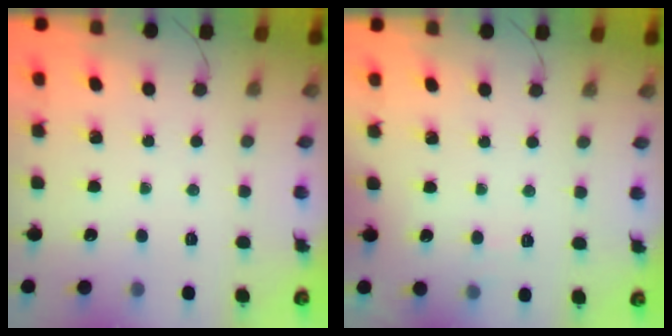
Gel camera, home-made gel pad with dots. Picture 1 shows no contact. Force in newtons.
{"total": 3.6, "press": 3.1, "slide": 1.7}